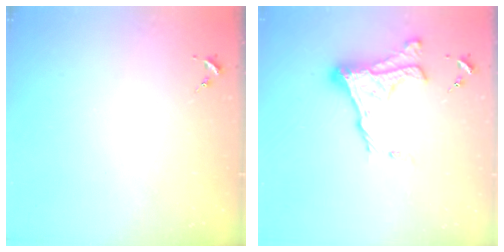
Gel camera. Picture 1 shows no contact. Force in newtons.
{"total": 16.3, "press": 16.3, "slide": 1.0}